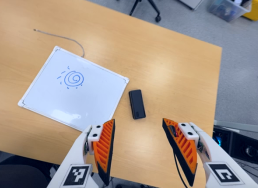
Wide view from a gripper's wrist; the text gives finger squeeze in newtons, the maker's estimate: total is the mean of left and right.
{"total": 0.0}